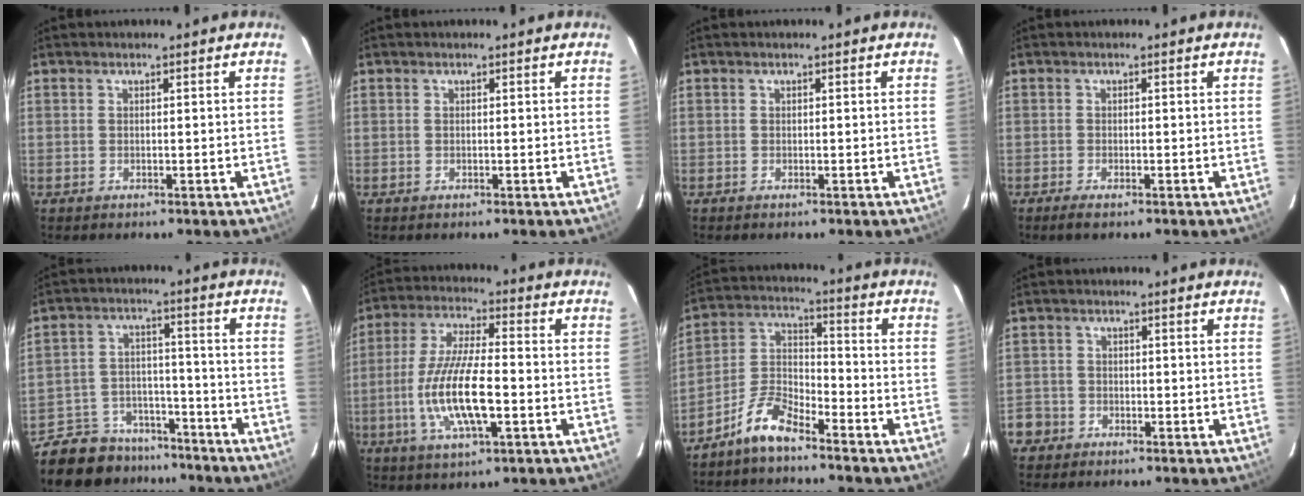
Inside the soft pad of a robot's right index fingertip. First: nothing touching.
{"total": 0.0}
{"total": 0.0}
{"total": 2.0, "force": [-1.4, 0.5, 1.2], "torque": [-0.029, -0.006, -0.029]}
{"total": 15.0, "force": [-12.3, 7.8, 3.6], "torque": [-0.101, 0.034, -0.175]}
{"total": 14.3, "force": [-3.5, 3.7, 13.3], "torque": [-0.273, -0.007, -0.063]}
{"total": 9.4, "force": [-7.4, 2.7, 5.0], "torque": [-0.125, 0.036, -0.156]}
{"total": 5.0, "force": [-2.6, 4.2, 0.7], "torque": [-0.018, 0.023, -0.050]}